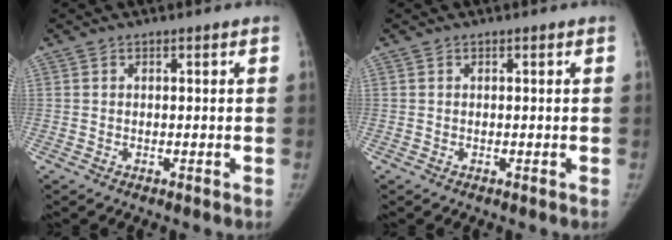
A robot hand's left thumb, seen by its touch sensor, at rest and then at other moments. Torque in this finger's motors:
{"motor_torque": [0.00, 0.00, 0.21, -0.20, 0.00]}